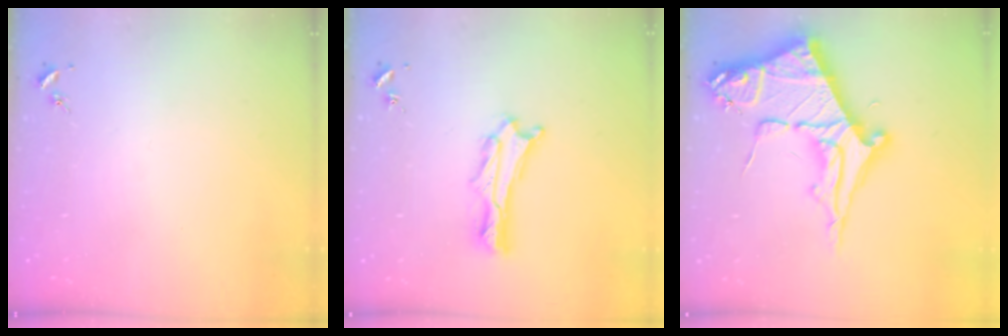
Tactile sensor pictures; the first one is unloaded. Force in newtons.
{"total": 2.0, "press": 2.0, "slide": 0.2}
{"total": 10.6, "press": 10.6, "slide": 1.2}